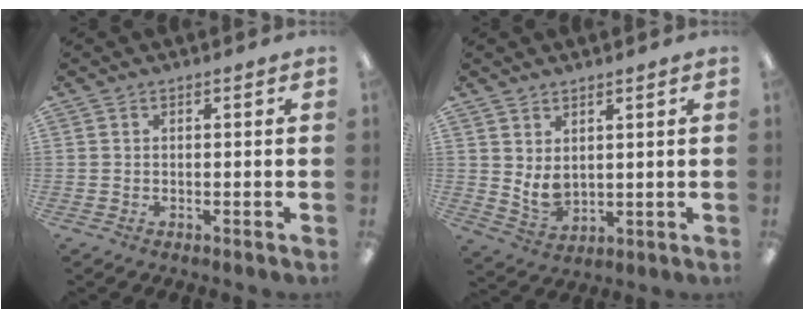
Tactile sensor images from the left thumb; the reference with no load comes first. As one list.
[{"total": 5.0, "force": [2.7, 3.1, 2.9], "torque": [-0.050, -0.021, 0.049]}]